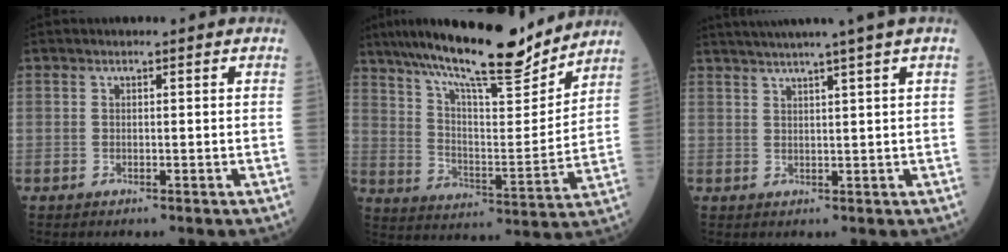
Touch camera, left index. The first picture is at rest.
{"total": 19.1, "force": [16.2, 2.6, 9.8], "torque": [-0.166, 0.002, 0.261]}
{"total": 8.6, "force": [6.7, -2.0, 5.0], "torque": [-0.070, 0.018, 0.088]}